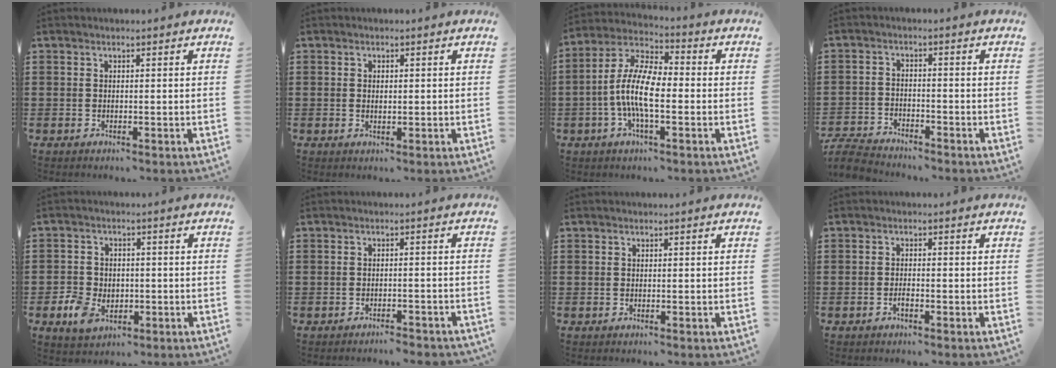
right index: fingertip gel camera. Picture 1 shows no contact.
{"total": 0.8, "force": [0.2, 0.5, 0.6], "torque": [-0.014, 0.005, 0.002]}
{"total": 10.0, "force": [-2.0, 3.6, 9.1], "torque": [-0.208, -0.011, -0.044]}
{"total": 4.4, "force": [-4.3, 0.6, 0.7], "torque": [-0.034, -0.003, -0.094]}
{"total": 4.7, "force": [-1.6, 3.7, 2.4], "torque": [-0.062, 0.002, -0.034]}
{"total": 1.9, "force": [-1.9, 0.0, 0.4], "torque": [-0.012, 0.000, -0.039]}
{"total": 0.0}
{"total": 1.3, "force": [-0.8, 0.3, 1.0], "torque": [-0.020, -0.004, -0.014]}